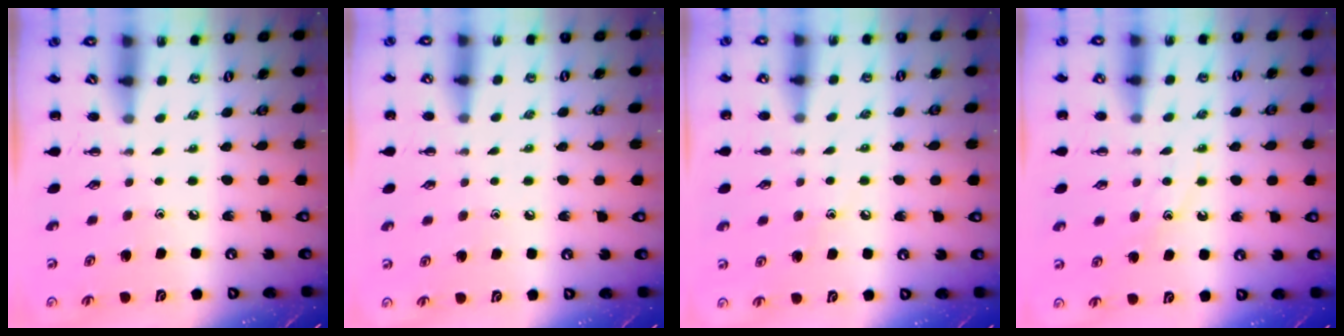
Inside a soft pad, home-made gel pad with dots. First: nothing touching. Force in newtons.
{"total": 5.9, "press": 5.7, "slide": 1.6}
{"total": 6.1, "press": 5.8, "slide": 1.7}
{"total": 11.2, "press": 11.2, "slide": 1.1}